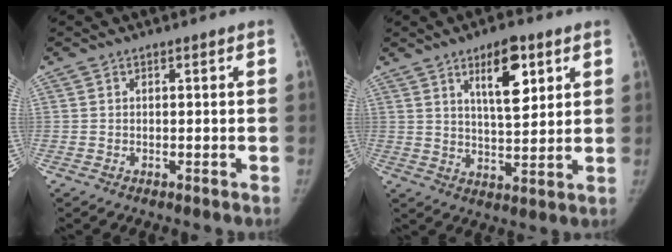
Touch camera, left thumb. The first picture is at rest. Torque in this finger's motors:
{"motor_torque": [0.08, 0.27, 0.54, 0.49, 0.06]}